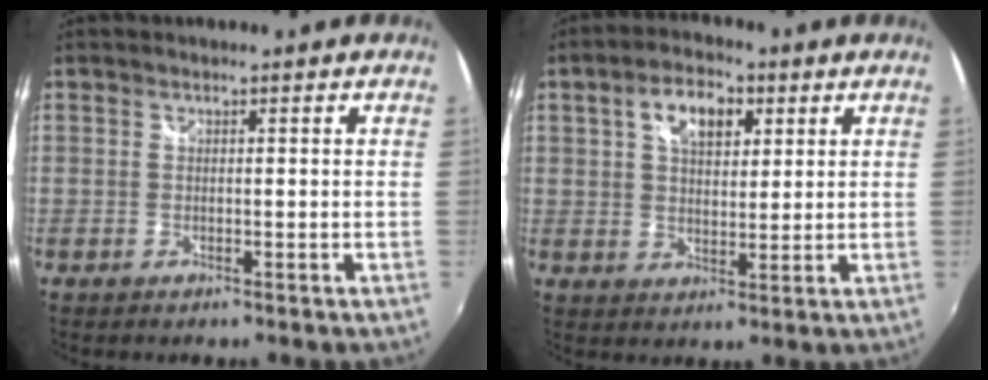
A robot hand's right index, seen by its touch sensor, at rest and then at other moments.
{"total": 8.1, "force": [3.3, 4.6, 5.8], "torque": [-0.097, 0.021, 0.055]}